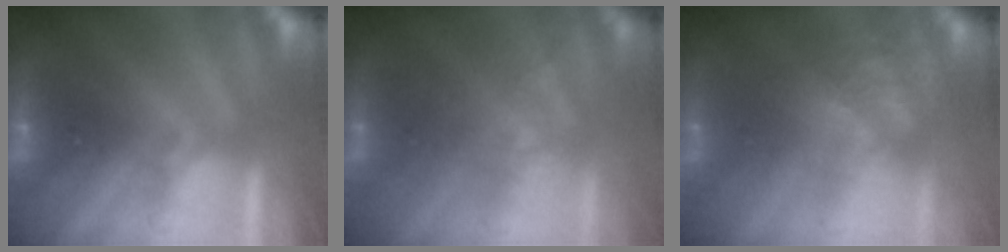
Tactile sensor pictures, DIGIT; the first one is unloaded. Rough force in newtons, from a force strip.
{"total": 2.4}
{"total": 4.8}